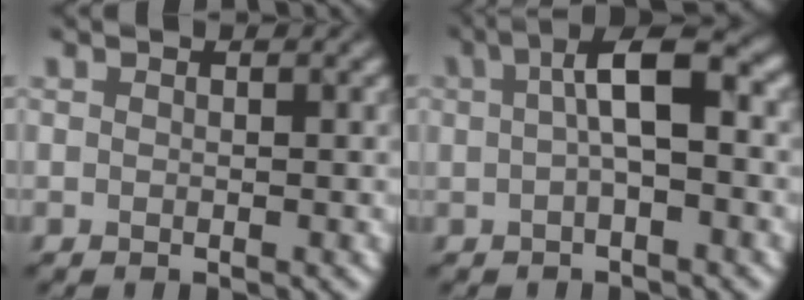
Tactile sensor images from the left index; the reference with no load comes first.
{"total": 5.3, "force": [0.6, 1.9, 4.9], "torque": [-0.088, 0.015, 0.006]}